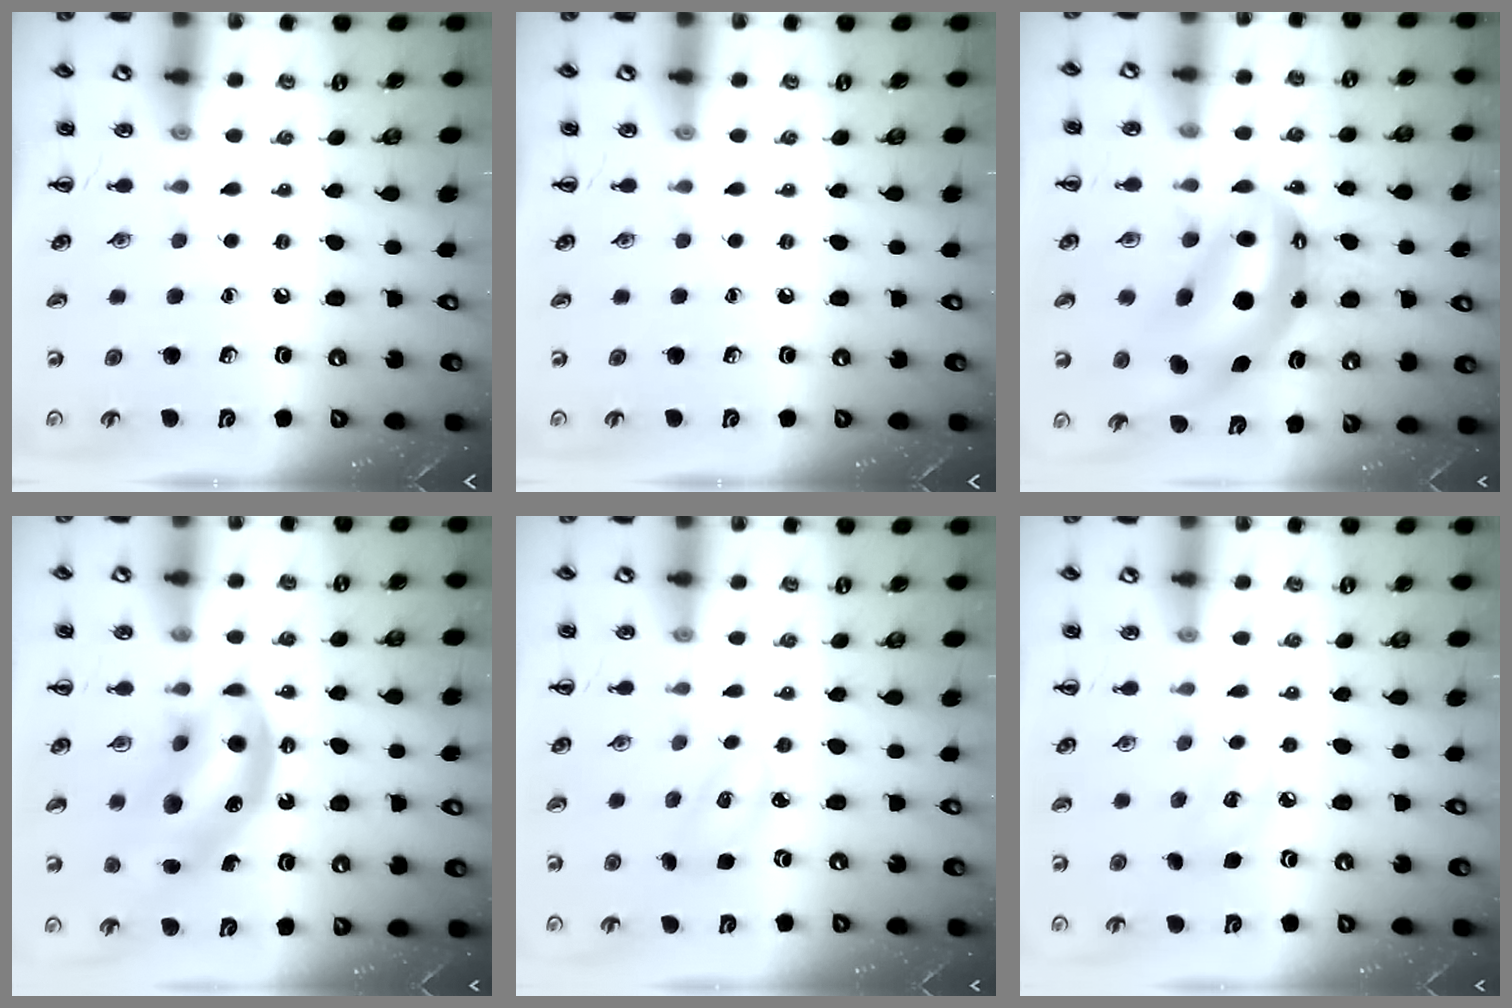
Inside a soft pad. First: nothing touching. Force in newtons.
{"total": 0.0}
{"total": 12.8, "press": 12.4, "slide": 3.2}
{"total": 13.7, "press": 13.3, "slide": 3.3}
{"total": 3.2, "press": 3.1, "slide": 0.9}
{"total": 5.9, "press": 5.6, "slide": 1.8}